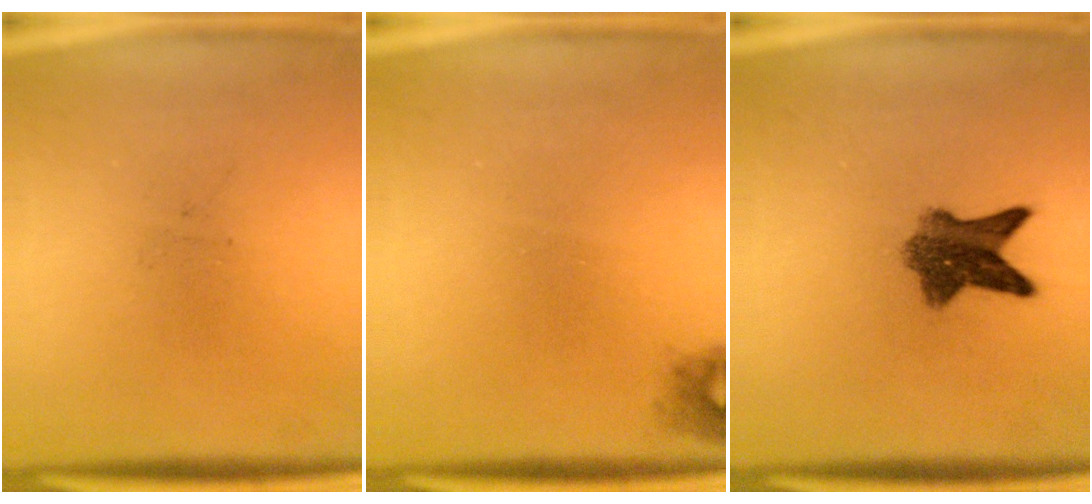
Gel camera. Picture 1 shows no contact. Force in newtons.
{"total": 1.1}
{"total": 6.9}